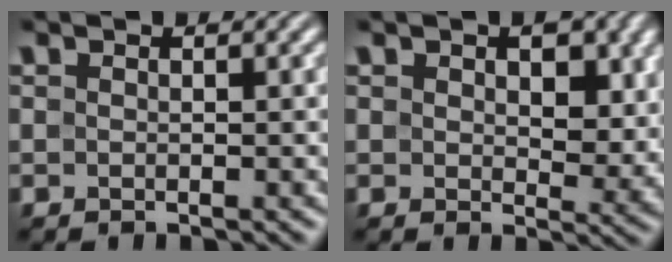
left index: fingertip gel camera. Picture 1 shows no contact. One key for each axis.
{"total": 5.0, "fx": 1.4, "fy": 3.0, "fz": 3.7, "tx": -0.044, "ty": -0.009, "tz": 0.023}